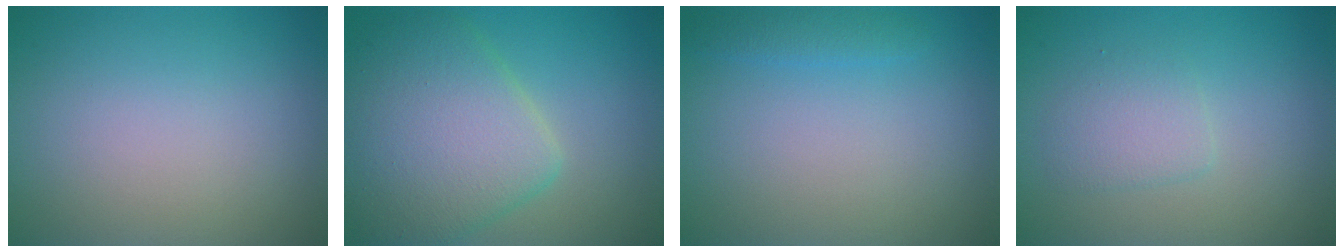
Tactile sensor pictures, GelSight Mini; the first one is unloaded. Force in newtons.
{"total": 7.7, "press": 7.7, "slide": 0.2}
{"total": 1.2, "press": 1.2, "slide": 0.1}
{"total": 1.9, "press": 1.9, "slide": 0.1}